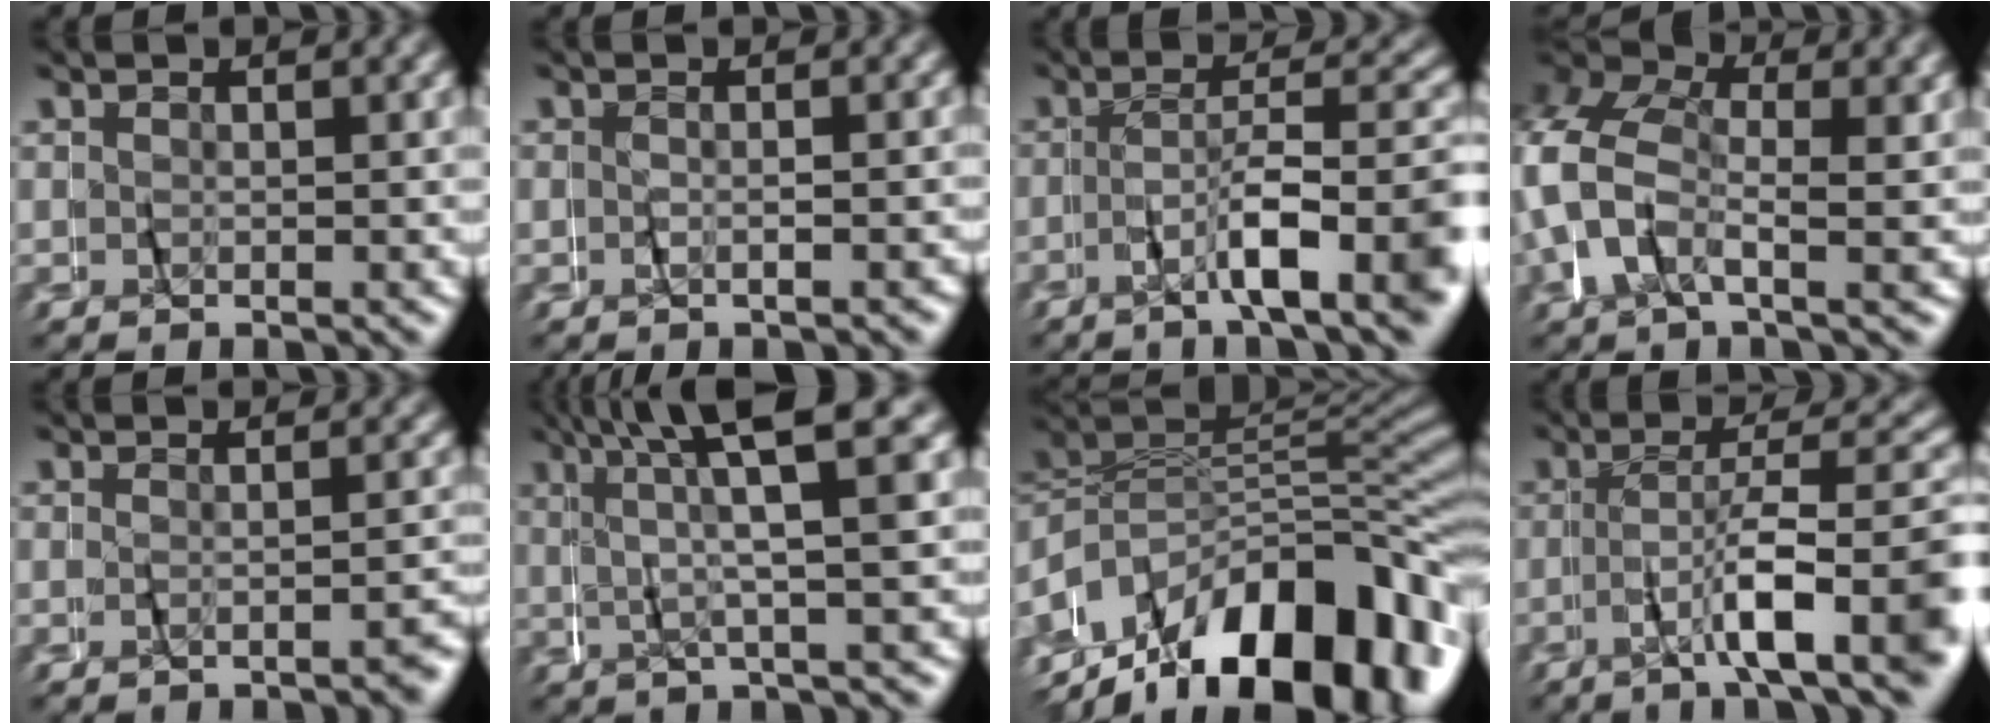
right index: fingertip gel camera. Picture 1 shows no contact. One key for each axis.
{"total": 0.7, "fx": -0.5, "fy": -0.3, "fz": 0.4, "tx": -0.015, "ty": 0.001, "tz": -0.008}
{"total": 7.0, "fx": -2.9, "fy": 1.5, "fz": 6.3, "tx": -0.096, "ty": -0.005, "tz": -0.045}
{"total": 8.1, "fx": 0.9, "fy": 6.0, "fz": 5.3, "tx": -0.141, "ty": 0.001, "tz": -0.004}
{"total": 2.2, "fx": -2.0, "fy": -0.7, "fz": 0.5, "tx": -0.003, "ty": 0.004, "tz": -0.036}
{"total": 6.5, "fx": 3.3, "fy": -0.5, "fz": 5.5, "tx": -0.104, "ty": 0.021, "tz": 0.044}
{"total": 17.8, "fx": -7.6, "fy": 10.1, "fz": 12.5, "tx": -0.206, "ty": -0.012, "tz": -0.114}
{"total": 8.1, "fx": -3.1, "fy": 1.6, "fz": 7.3, "tx": -0.109, "ty": -0.006, "tz": -0.046}